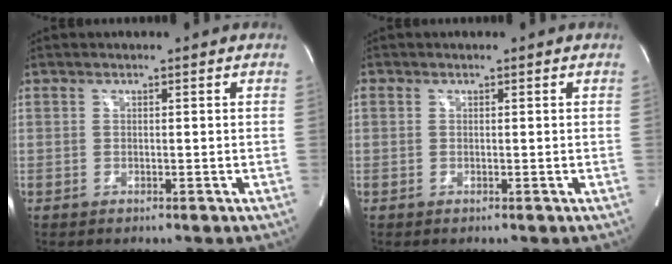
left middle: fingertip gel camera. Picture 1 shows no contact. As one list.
[{"total": 0.5, "force": [0.2, 0.4, 0.2], "torque": [-0.004, 0.007, 0.003]}]